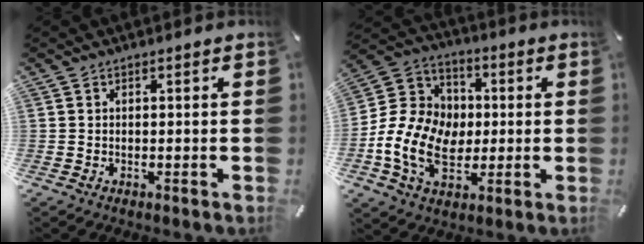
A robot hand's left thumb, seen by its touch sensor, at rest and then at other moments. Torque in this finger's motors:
{"motor_torque": [1.33, 2.05, 1.03, -0.21, 0.54]}